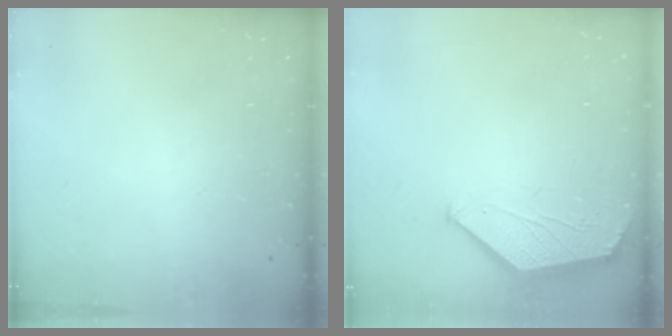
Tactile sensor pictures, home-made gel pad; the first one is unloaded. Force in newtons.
{"total": 1.5, "press": 1.5, "slide": 0.4}